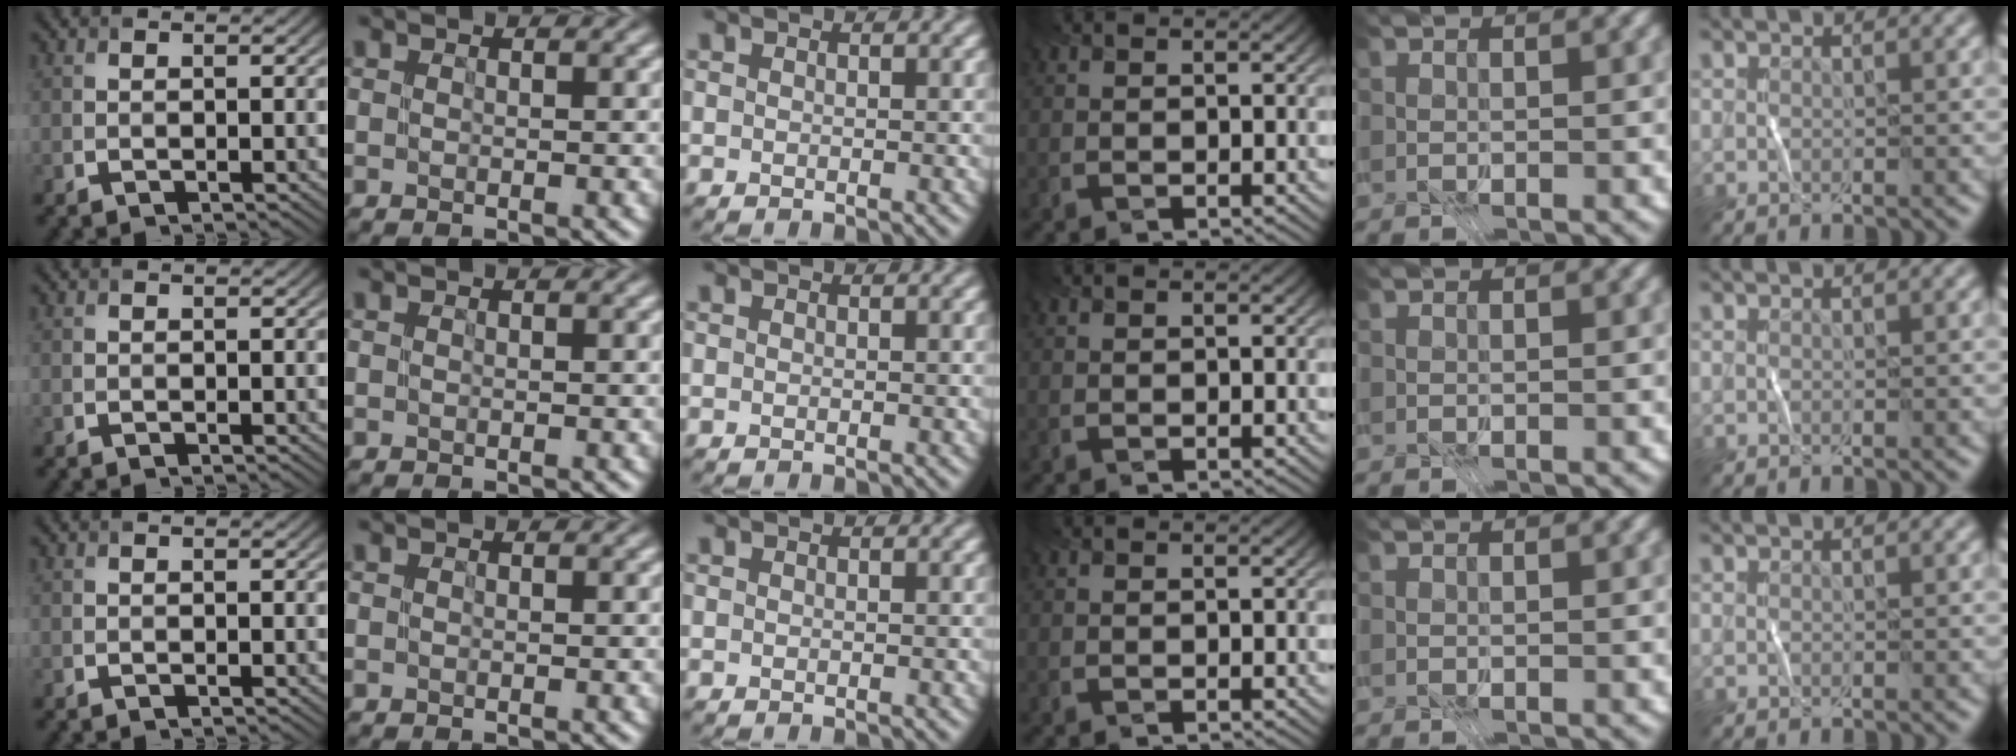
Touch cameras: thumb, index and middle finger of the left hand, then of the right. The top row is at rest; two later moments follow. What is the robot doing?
{"motion": "fold", "object": "receipt paper"}